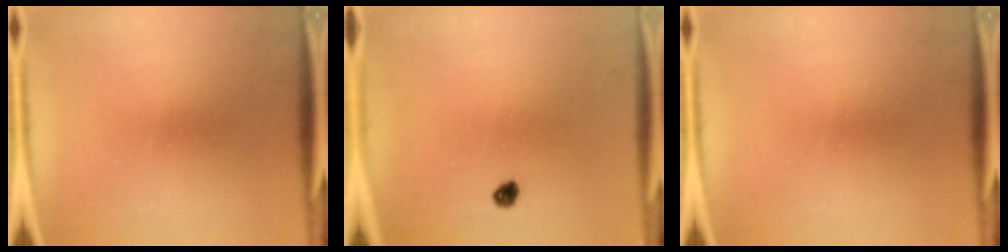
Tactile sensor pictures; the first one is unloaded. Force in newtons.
{"total": 1.7}
{"total": 0.0}